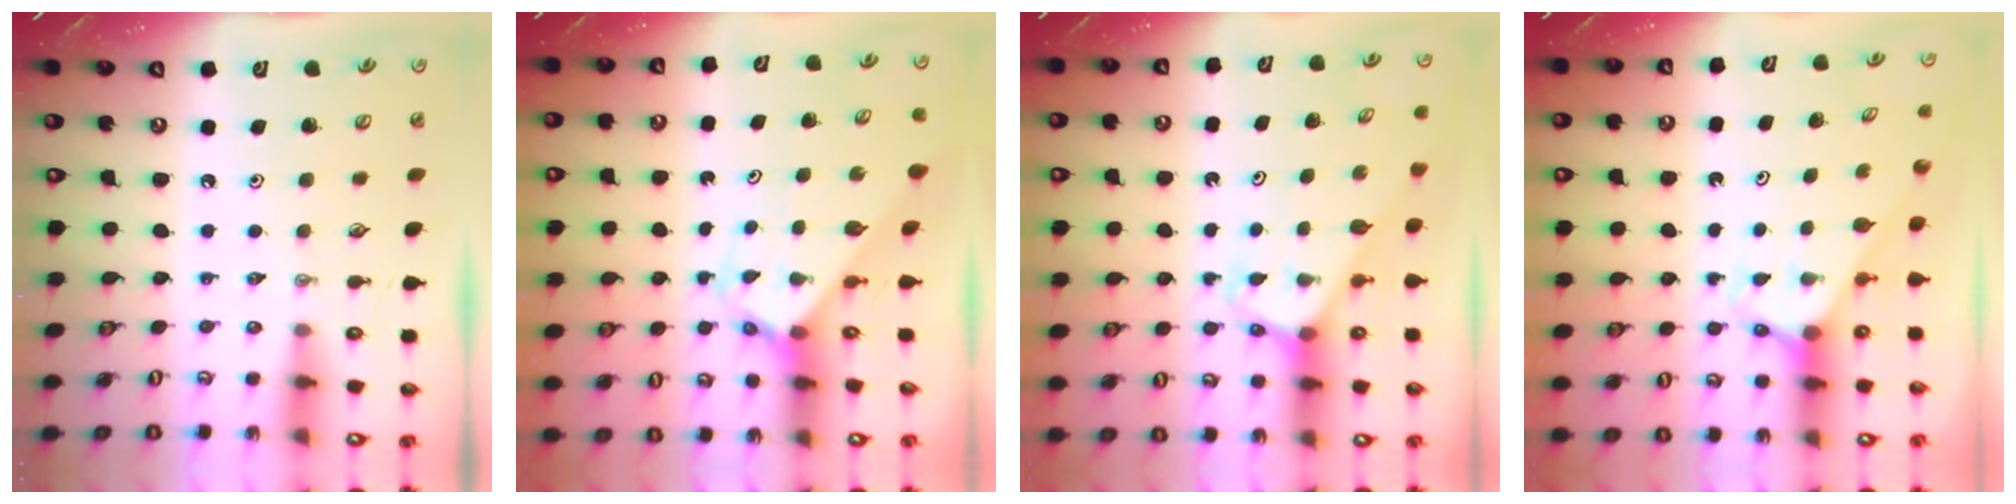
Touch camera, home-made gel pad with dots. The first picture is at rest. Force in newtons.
{"total": 2.7, "press": 2.7, "slide": 0.2}
{"total": 3.1, "press": 3.1, "slide": 0.2}
{"total": 2.7, "press": 2.7, "slide": 0.2}